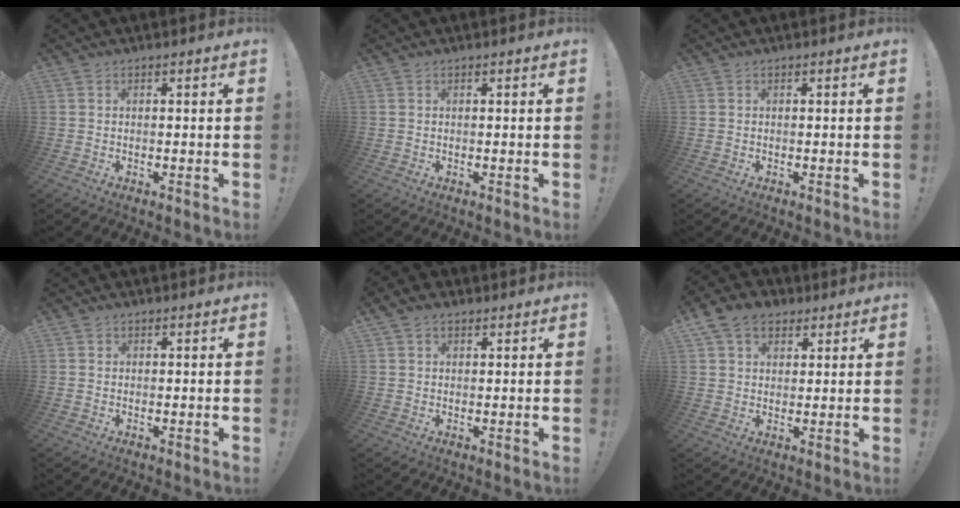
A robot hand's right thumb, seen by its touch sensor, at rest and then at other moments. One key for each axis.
{"total": 0.0}
{"total": 0.0}
{"total": 0.8, "fx": 0.1, "fy": 0.7, "fz": 0.2, "tx": 0.005, "ty": 0.000, "tz": 0.001}
{"total": 2.8, "fx": 1.6, "fy": 1.9, "fz": 1.4, "tx": -0.020, "ty": -0.003, "tz": 0.030}
{"total": 9.3, "fx": 4.6, "fy": 6.7, "fz": 4.4, "tx": -0.075, "ty": -0.011, "tz": 0.091}